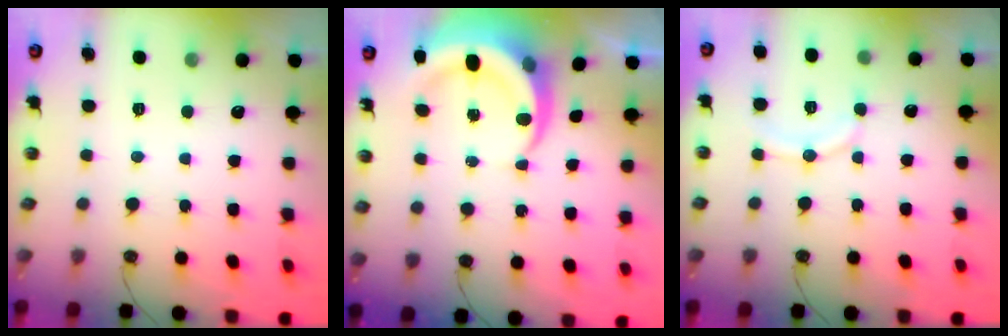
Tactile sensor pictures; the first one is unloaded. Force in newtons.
{"total": 7.7, "press": 7.7, "slide": 1.1}
{"total": 10.0, "press": 9.7, "slide": 2.3}